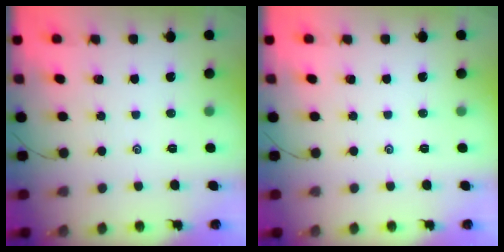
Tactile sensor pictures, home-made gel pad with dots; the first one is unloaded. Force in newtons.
{"total": 0.0}